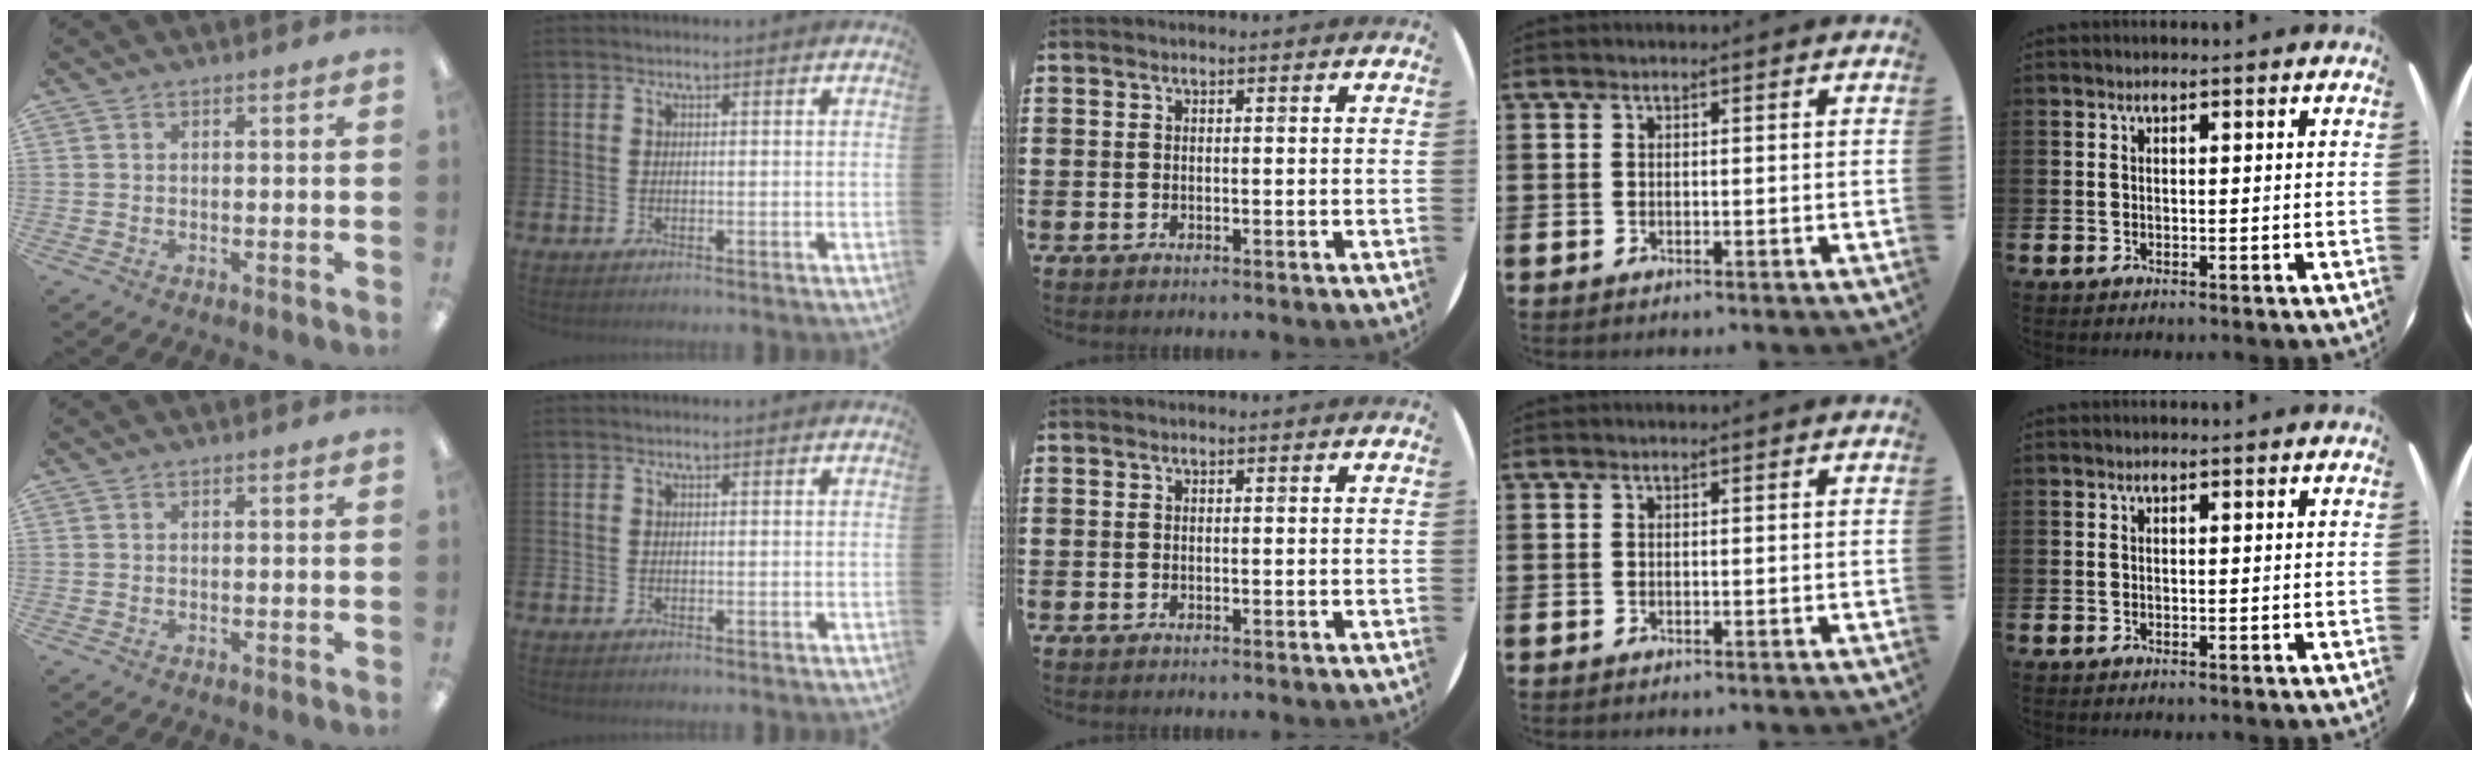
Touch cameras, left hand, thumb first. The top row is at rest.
{}